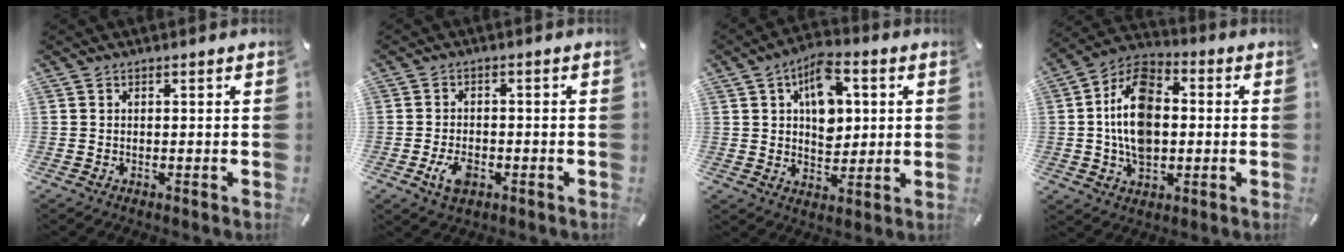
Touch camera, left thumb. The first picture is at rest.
{"total": 5.0, "force": [-2.0, 3.1, 3.4], "torque": [-0.074, 0.005, -0.039]}
{"total": 11.2, "force": [3.3, 7.6, 7.6], "torque": [-0.105, -0.003, 0.059]}
{"total": 14.4, "force": [-0.3, 10.1, 10.3], "torque": [-0.219, 0.008, -0.007]}